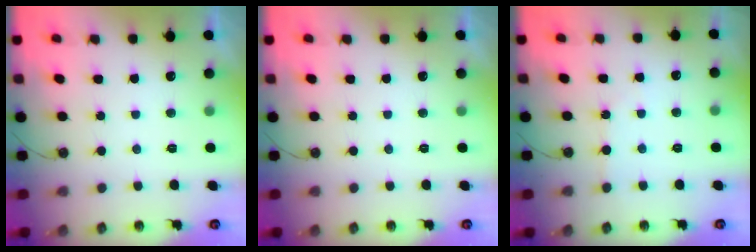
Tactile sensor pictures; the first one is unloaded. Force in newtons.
{"total": 0.0}
{"total": 2.6, "press": 2.6, "slide": 0.3}